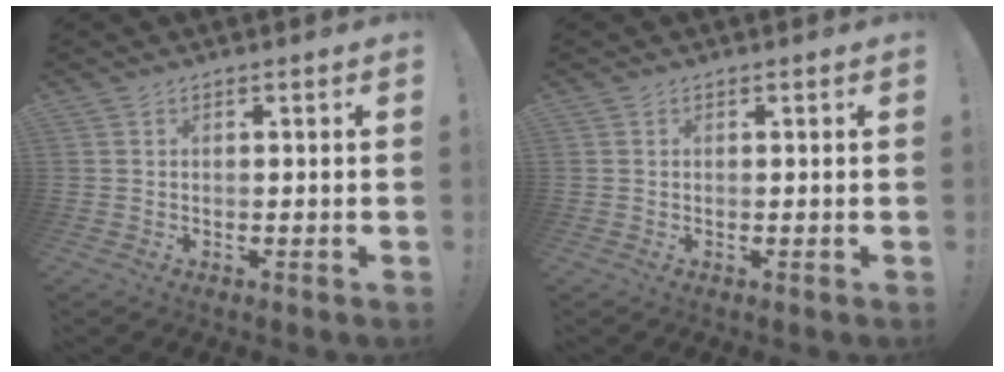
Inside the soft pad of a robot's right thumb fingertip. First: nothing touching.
{"total": 0.0}